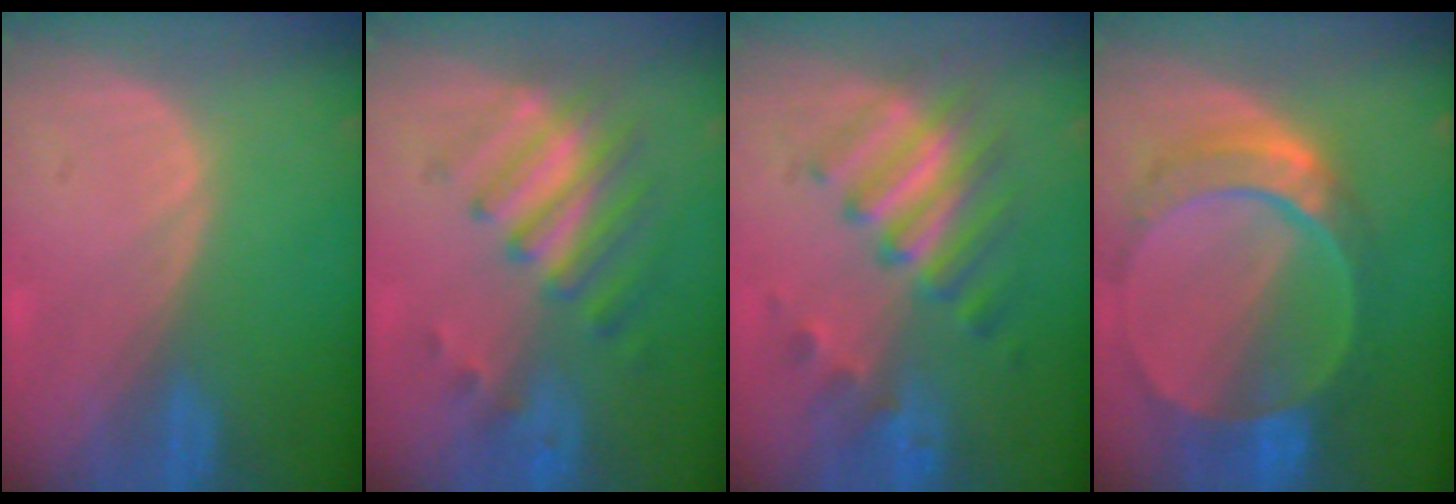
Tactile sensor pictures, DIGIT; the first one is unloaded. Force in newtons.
{"total": 7.7, "press": 6.8, "slide": 3.5}
{"total": 7.6, "press": 7.6, "slide": 0.9}
{"total": 9.9, "press": 8.5, "slide": 5.0}